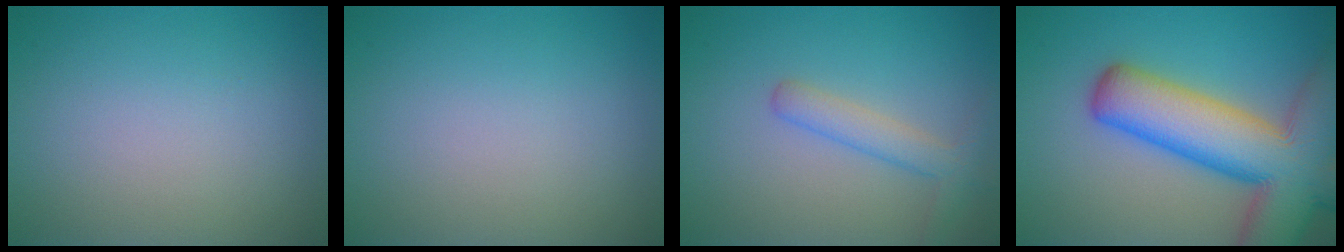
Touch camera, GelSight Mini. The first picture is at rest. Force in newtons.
{"total": 0.0}
{"total": 2.6, "press": 2.6, "slide": 0.1}
{"total": 13.4, "press": 13.4, "slide": 0.9}